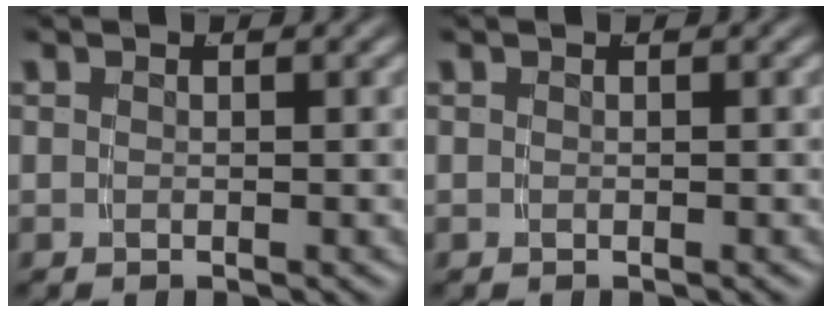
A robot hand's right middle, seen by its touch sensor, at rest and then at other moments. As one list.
[{"total": 0.0}]